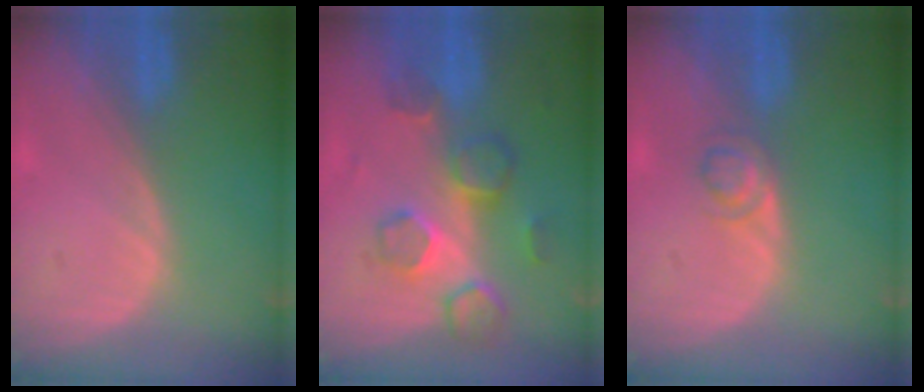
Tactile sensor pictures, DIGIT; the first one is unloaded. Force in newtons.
{"total": 8.7, "press": 7.6, "slide": 4.2}
{"total": 2.7, "press": 2.7, "slide": 0.2}